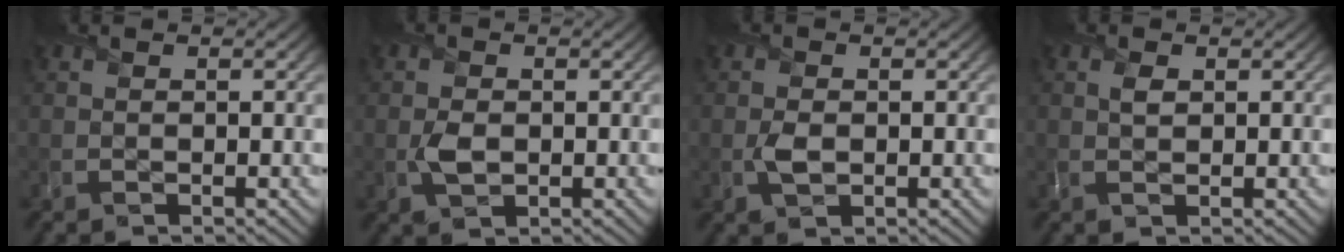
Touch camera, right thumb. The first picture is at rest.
{"total": 2.4, "force": [-0.2, 1.8, 1.6], "torque": [-0.035, -0.005, -0.004]}
{"total": 1.8, "force": [-0.2, 1.3, 1.3], "torque": [-0.030, -0.003, -0.004]}
{"total": 1.2, "force": [0.7, 0.7, 0.7], "torque": [-0.014, 0.000, 0.011]}